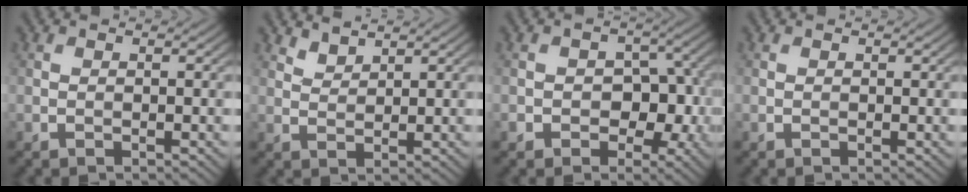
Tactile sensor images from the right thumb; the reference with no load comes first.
{"total": 2.3, "force": [2.1, 0.6, 0.7], "torque": [-0.020, -0.001, 0.048]}
{"total": 7.5, "force": [-2.5, 5.6, 4.2], "torque": [-0.054, 0.001, -0.038]}
{"total": 0.0}